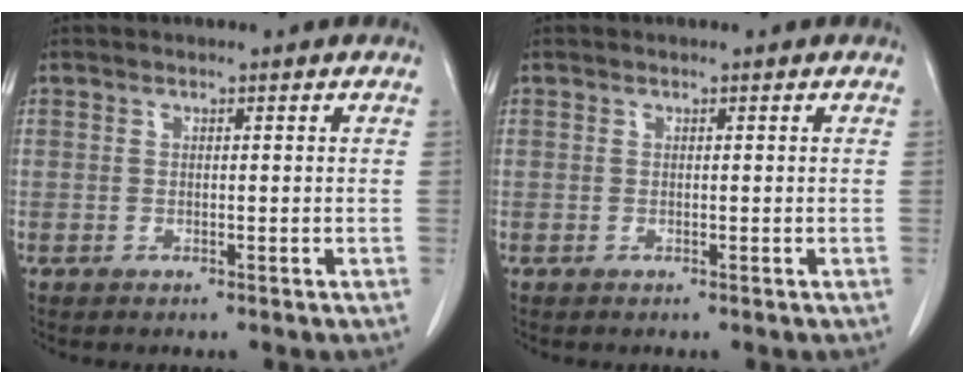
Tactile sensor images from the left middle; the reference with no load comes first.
{"total": 0.0}